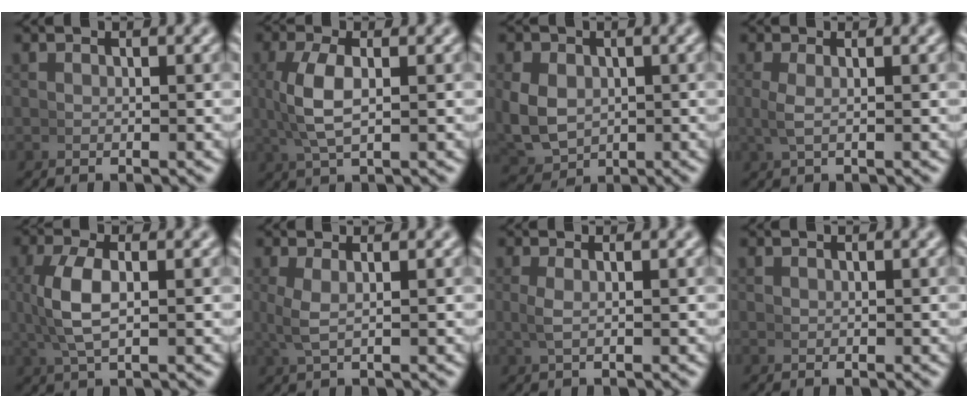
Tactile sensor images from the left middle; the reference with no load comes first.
{"total": 3.8, "force": [0.4, 1.3, 3.5], "torque": [-0.083, 0.003, 0.014]}
{"total": 6.3, "force": [-0.6, 5.3, 3.3], "torque": [-0.096, -0.042, 0.017]}
{"total": 1.5, "force": [0.2, 0.2, 1.5], "torque": [-0.043, -0.003, 0.010]}
{"total": 4.0, "force": [0.4, 1.5, 3.7], "torque": [-0.085, 0.004, 0.013]}
{"total": 2.0, "force": [0.4, 0.5, 1.9], "torque": [-0.050, -0.003, 0.017]}
{"total": 1.2, "force": [0.2, 0.1, 1.2], "torque": [-0.035, -0.002, 0.010]}
{"total": 0.0}